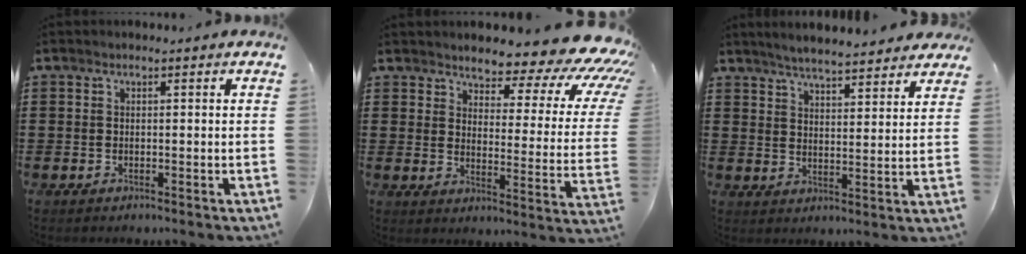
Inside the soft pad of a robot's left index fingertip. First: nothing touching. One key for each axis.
{"total": 7.4, "fx": 6.1, "fy": 2.1, "fz": 3.7, "tx": -0.066, "ty": -0.052, "tz": 0.100}
{"total": 4.4, "fx": 4.3, "fy": 0.0, "fz": 0.9, "tx": -0.036, "ty": -0.022, "tz": 0.074}